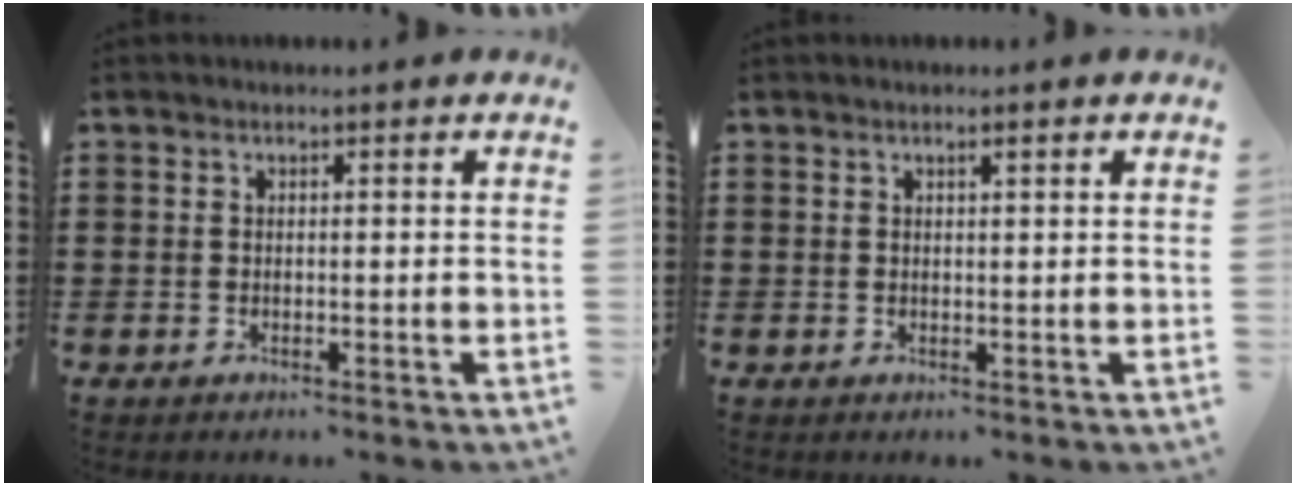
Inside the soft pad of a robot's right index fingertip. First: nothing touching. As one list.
[{"total": 0.8, "force": [0.4, 0.1, 0.7], "torque": [-0.013, 0.002, 0.007]}]